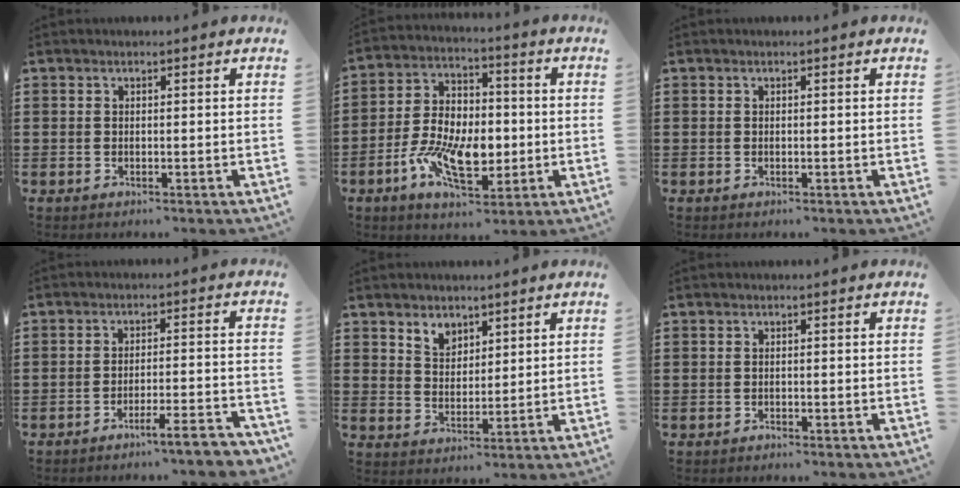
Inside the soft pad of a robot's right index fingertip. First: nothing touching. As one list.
[{"total": 11.3, "force": [-3.1, 6.4, 8.8], "torque": [-0.179, 0.003, -0.053]}, {"total": 0.0}, {"total": 5.1, "force": [-4.3, -0.2, 2.7], "torque": [-0.043, -0.011, -0.081]}, {"total": 3.7, "force": [2.8, 2.3, 0.6], "torque": [-0.024, 0.005, 0.053]}, {"total": 0.5, "force": [-0.5, 0.2, 0.0], "torque": [-0.001, 0.002, -0.011]}]